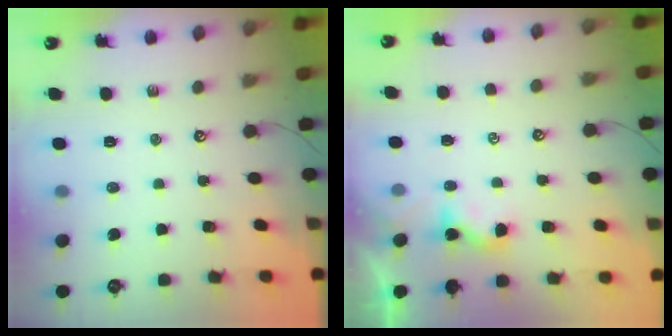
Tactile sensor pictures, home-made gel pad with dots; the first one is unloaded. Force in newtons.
{"total": 1.9, "press": 1.9, "slide": 0.2}